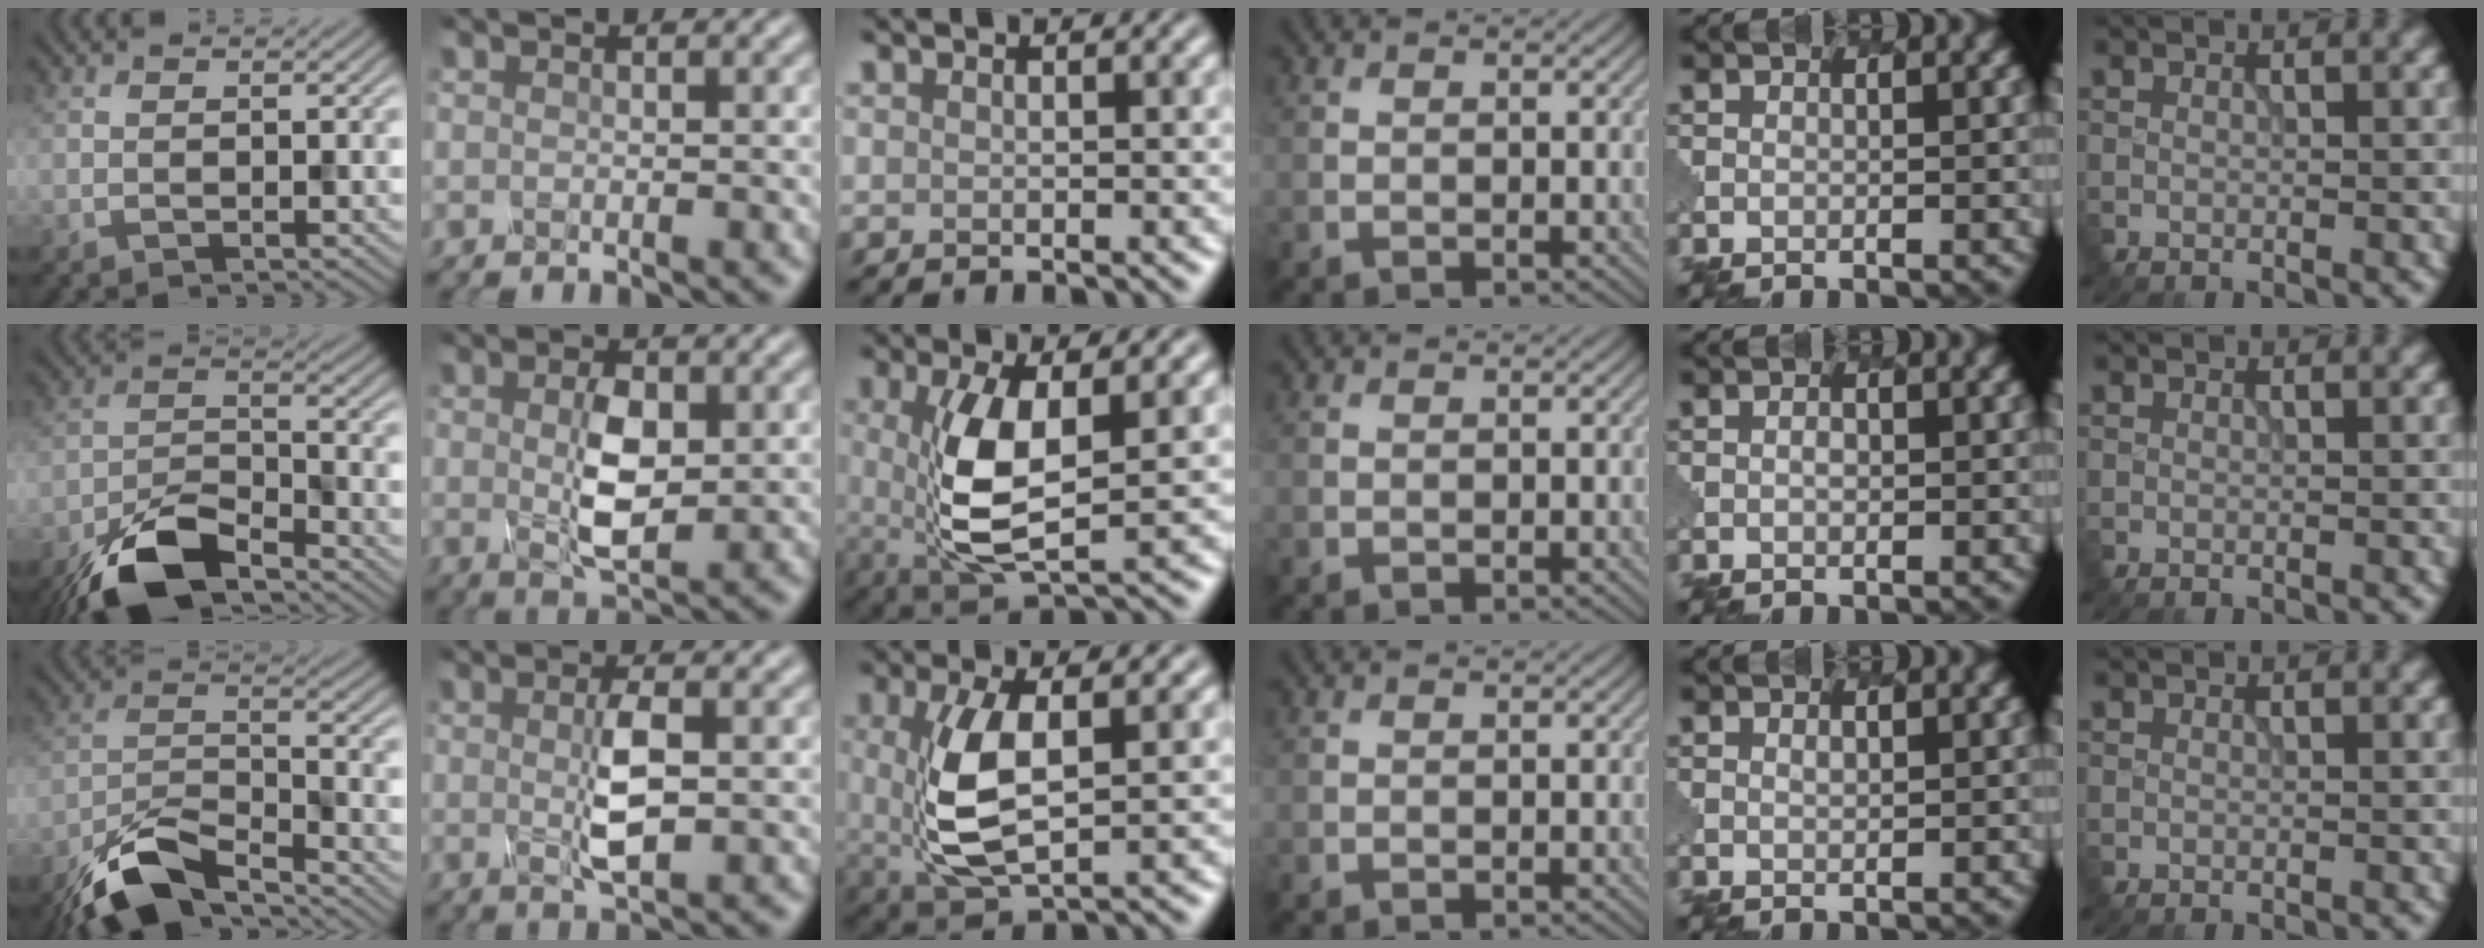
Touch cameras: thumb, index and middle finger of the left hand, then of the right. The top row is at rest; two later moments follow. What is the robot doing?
{"motion": "press", "object": "mechanical pencil"}